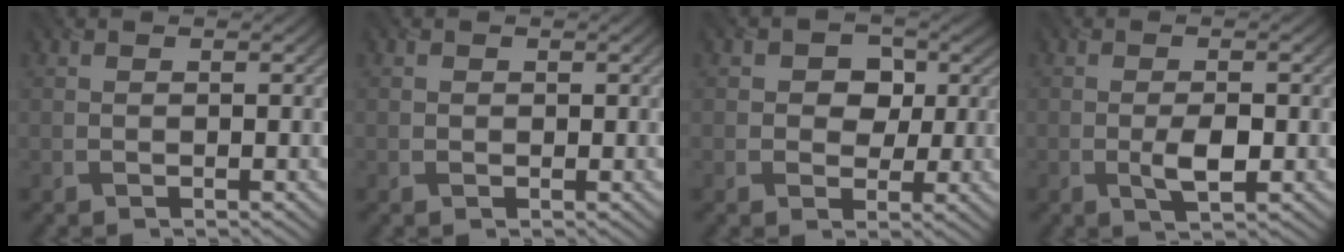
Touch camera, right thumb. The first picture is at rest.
{"total": 0.5, "force": [0.1, 0.5, 0.1], "torque": [0.002, -0.005, 0.000]}
{"total": 5.5, "force": [1.3, 4.5, 2.9], "torque": [-0.045, 0.002, 0.001]}
{"total": 3.4, "force": [-0.8, 1.2, 3.1], "torque": [-0.061, -0.003, -0.013]}